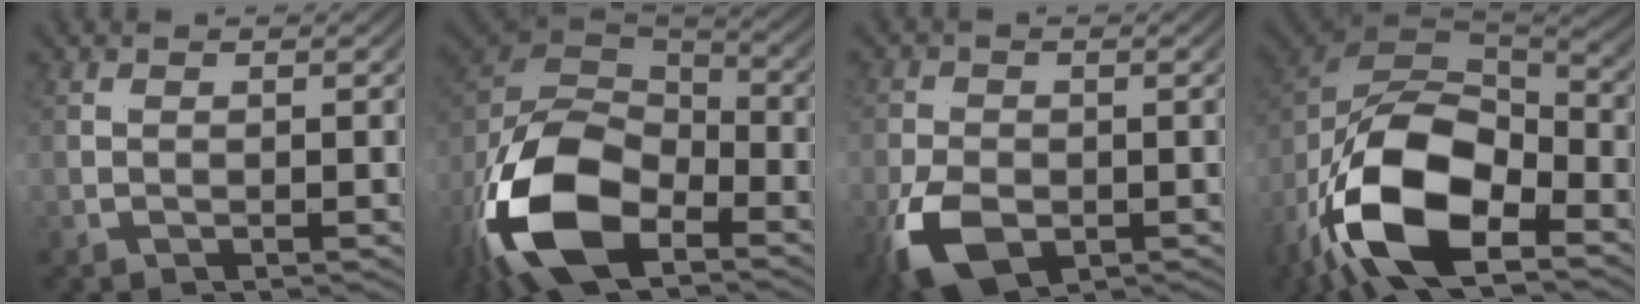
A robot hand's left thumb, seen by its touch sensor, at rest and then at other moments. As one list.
[{"total": 15.0, "force": [-3.5, 8.9, 11.6], "torque": [-0.277, -0.031, -0.040]}, {"total": 5.8, "force": [-2.2, 4.2, 3.4], "torque": [-0.077, -0.029, -0.027]}, {"total": 16.7, "force": [-2.6, 9.6, 13.4], "torque": [-0.315, -0.038, -0.024]}]